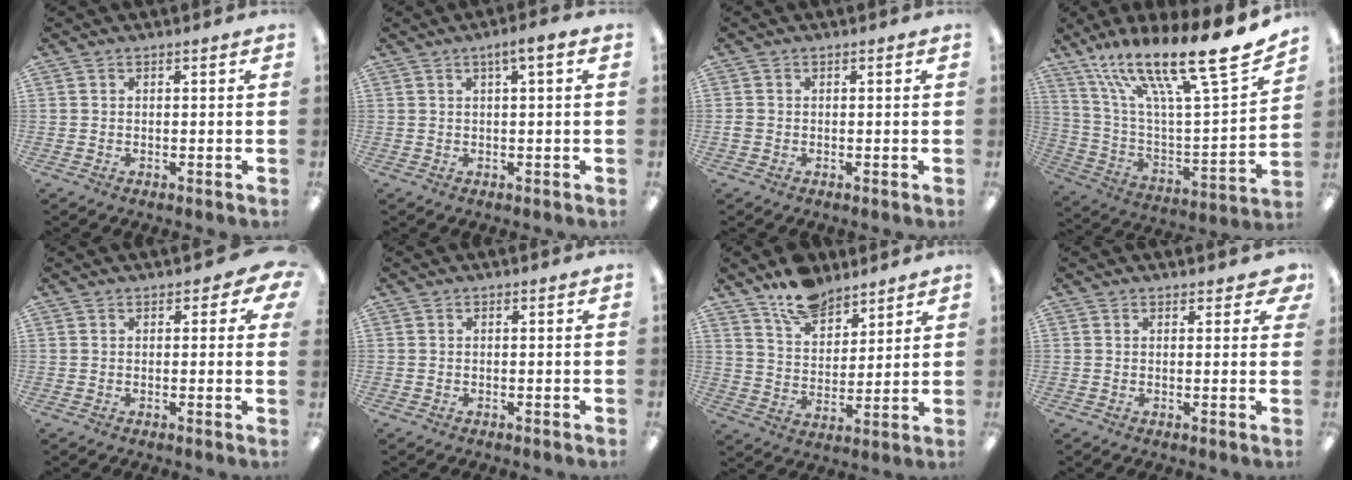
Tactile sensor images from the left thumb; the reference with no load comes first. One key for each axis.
{"total": 3.2, "fx": 1.3, "fy": 0.4, "fz": 2.9, "tx": -0.049, "ty": 0.000, "tz": 0.019}
{"total": 1.0, "fx": -0.3, "fy": 0.8, "fz": 0.5, "tx": -0.008, "ty": 0.003, "tz": -0.006}
{"total": 22.9, "fx": 17.6, "fy": 3.2, "fz": 14.4, "tx": -0.238, "ty": -0.126, "tz": 0.284}
{"total": 2.8, "fx": 1.3, "fy": 1.4, "fz": 2.1, "tx": -0.025, "ty": -0.002, "tz": 0.021}
{"total": 0.0}
{"total": 11.3, "fx": 8.8, "fy": 5.8, "fz": 3.9, "tx": -0.059, "ty": -0.052, "tz": 0.163}
{"total": 2.5, "fx": 1.8, "fy": 1.2, "fz": 1.3, "tx": -0.012, "ty": -0.002, "tz": 0.030}